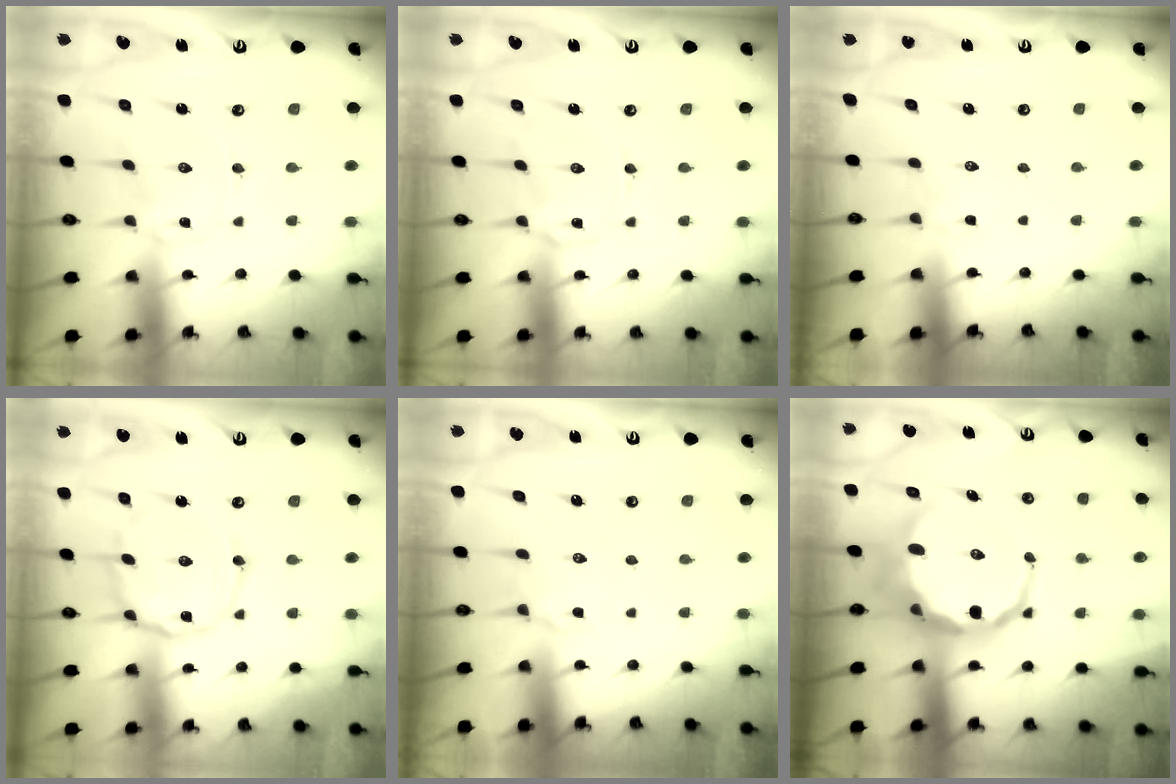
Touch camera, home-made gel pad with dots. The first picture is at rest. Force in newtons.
{"total": 1.2, "press": 1.1, "slide": 0.4}
{"total": 2.7, "press": 2.5, "slide": 1.0}
{"total": 9.1, "press": 9.0, "slide": 0.5}
{"total": 4.0, "press": 3.8, "slide": 1.2}
{"total": 9.9, "press": 9.7, "slide": 2.3}